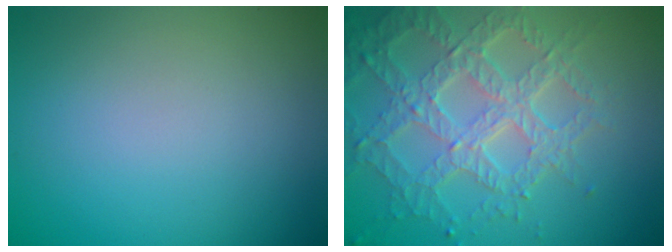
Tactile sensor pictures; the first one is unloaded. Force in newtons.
{"total": 7.0, "press": 5.2, "slide": 4.7}